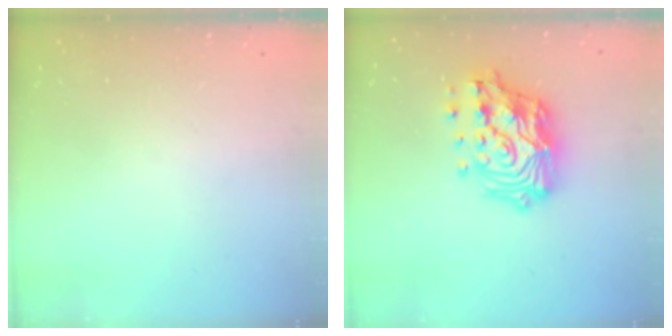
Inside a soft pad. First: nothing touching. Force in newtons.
{"total": 20.6, "press": 20.5, "slide": 2.7}